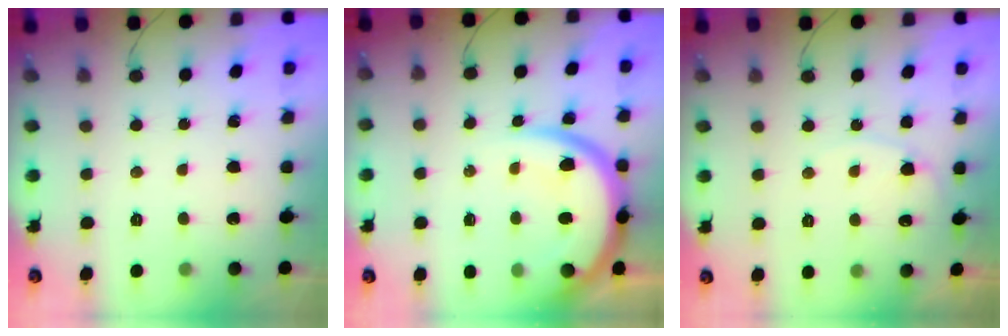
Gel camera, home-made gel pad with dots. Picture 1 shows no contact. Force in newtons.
{"total": 12.0, "press": 11.9, "slide": 1.1}
{"total": 6.8, "press": 6.8, "slide": 0.6}